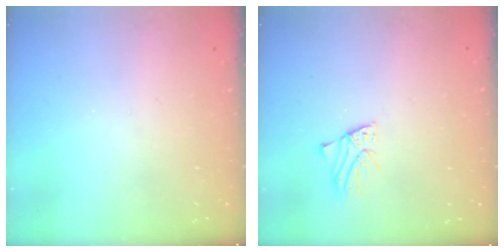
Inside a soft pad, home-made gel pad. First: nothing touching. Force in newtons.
{"total": 1.8, "press": 1.8, "slide": 0.1}